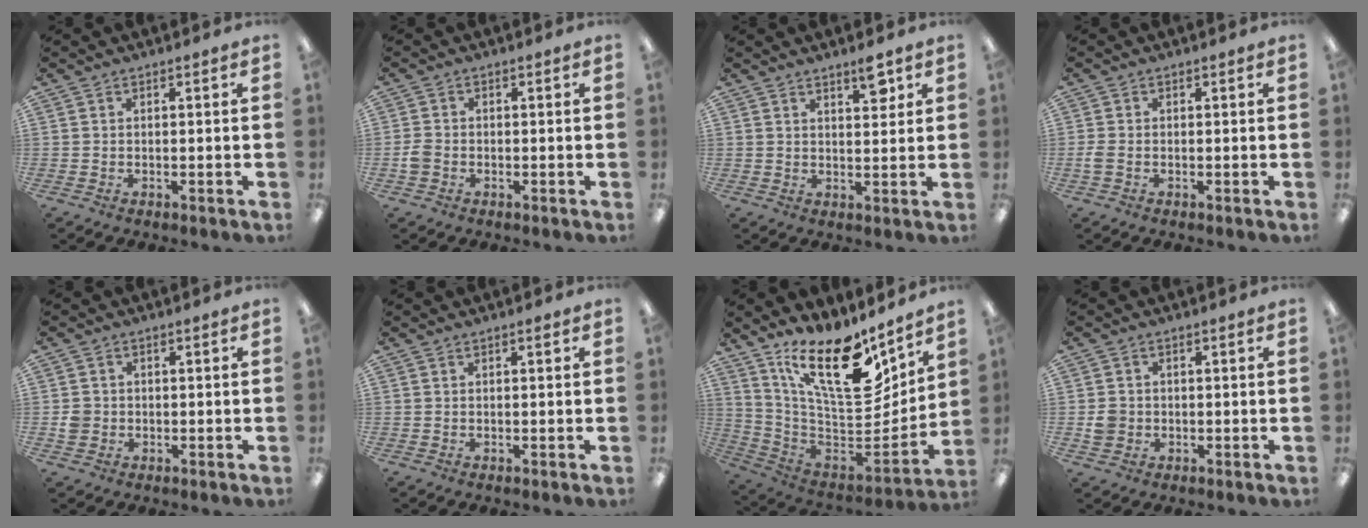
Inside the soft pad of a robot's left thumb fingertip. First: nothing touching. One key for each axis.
{"total": 2.5, "fx": -0.9, "fy": 2.0, "fz": 1.3, "tx": -0.021, "ty": 0.007, "tz": -0.016}
{"total": 5.1, "fx": 3.7, "fy": 1.7, "fz": 3.1, "tx": -0.030, "ty": -0.023, "tz": 0.057}
{"total": 1.8, "fx": -0.2, "fy": 1.1, "fz": 1.4, "tx": -0.026, "ty": 0.003, "tz": -0.003}
{"total": 2.7, "fx": -0.3, "fy": 2.6, "fz": 0.7, "tx": -0.005, "ty": 0.001, "tz": -0.008}
{"total": 0.8, "fx": 0.5, "fy": 0.2, "fz": 0.6, "tx": -0.011, "ty": 0.002, "tz": 0.008}
{"total": 22.6, "fx": 13.9, "fy": 9.1, "fz": 15.4, "tx": -0.237, "ty": -0.104, "tz": 0.245}
{"total": 3.2, "fx": -0.2, "fy": 3.0, "fz": 1.0, "tx": -0.011, "ty": 0.002, "tz": -0.006}